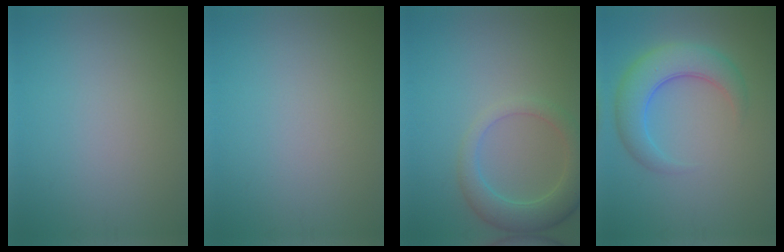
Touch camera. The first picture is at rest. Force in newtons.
{"total": 0.0}
{"total": 4.5, "press": 4.4, "slide": 0.5}
{"total": 5.8, "press": 5.8, "slide": 0.2}